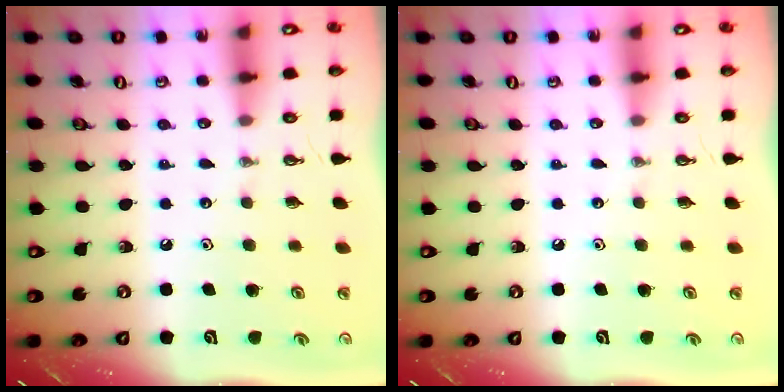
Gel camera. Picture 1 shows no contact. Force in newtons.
{"total": 0.0}